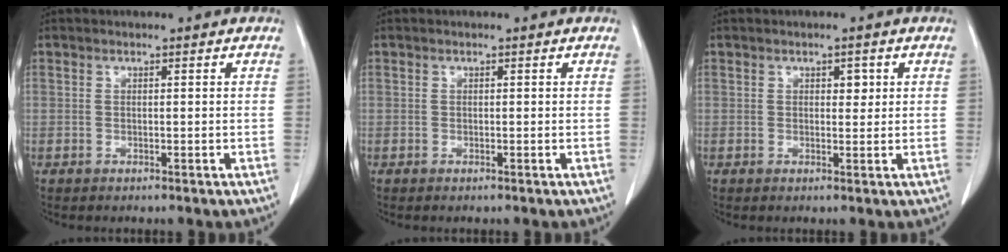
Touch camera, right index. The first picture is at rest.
{"total": 0.0}
{"total": 1.7, "force": [0.6, 0.9, 1.2], "torque": [-0.014, -0.001, 0.008]}